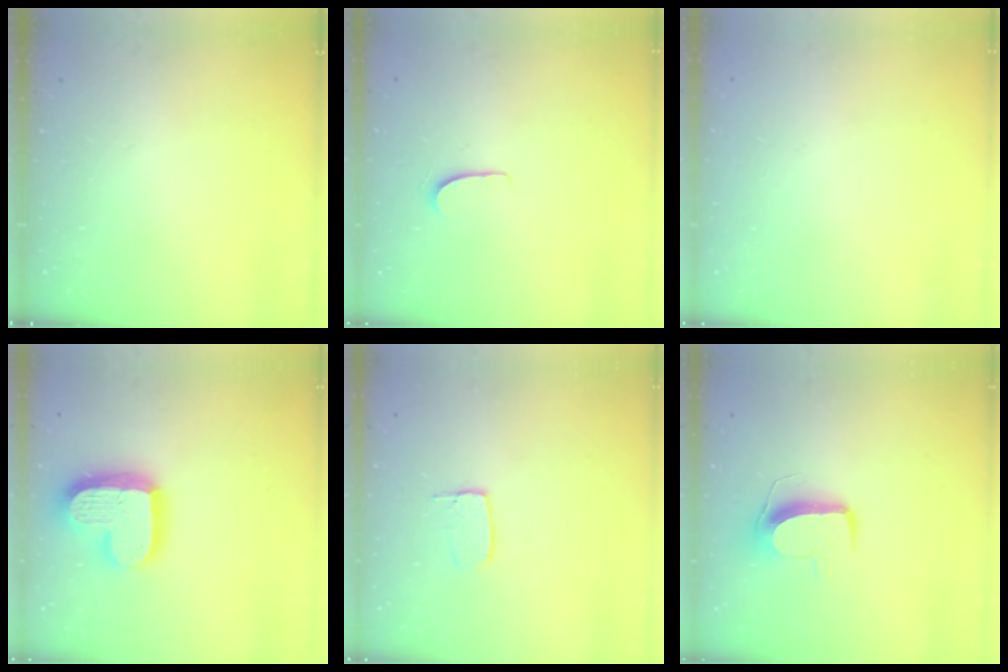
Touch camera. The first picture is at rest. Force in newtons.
{"total": 5.1, "press": 5.1, "slide": 0.4}
{"total": 0.0}
{"total": 18.7, "press": 18.6, "slide": 1.5}
{"total": 5.8, "press": 5.8, "slide": 0.4}
{"total": 9.8, "press": 9.8, "slide": 0.4}